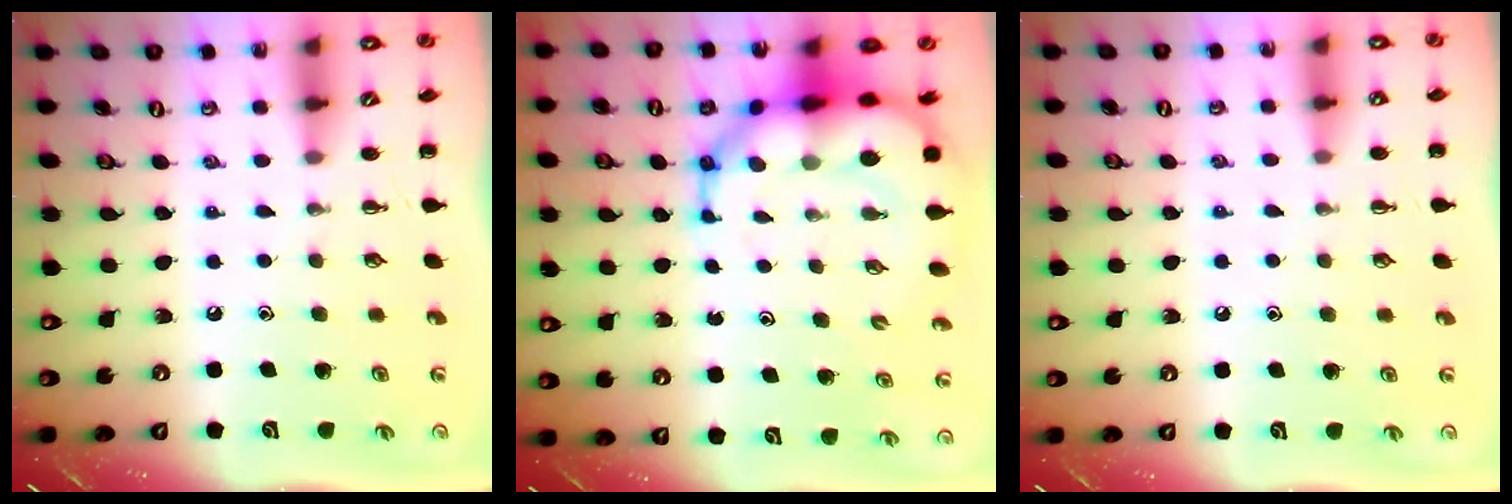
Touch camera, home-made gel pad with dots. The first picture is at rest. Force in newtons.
{"total": 12.2, "press": 11.7, "slide": 3.4}
{"total": 5.8, "press": 5.4, "slide": 2.0}